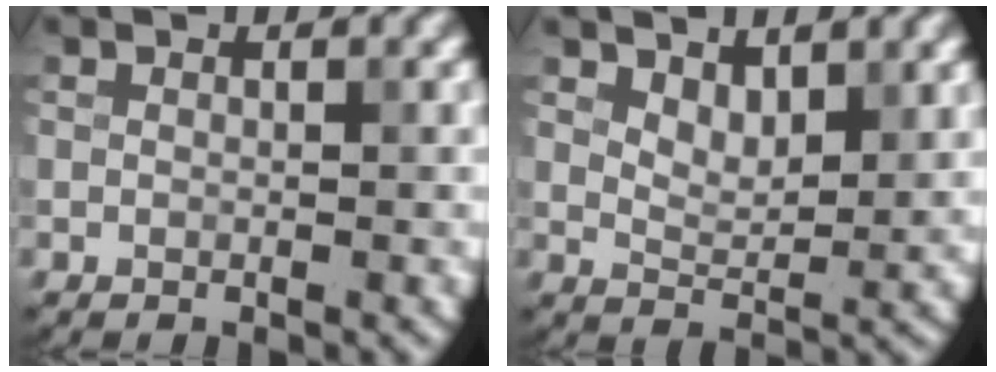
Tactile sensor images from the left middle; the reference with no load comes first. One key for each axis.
{"total": 2.7, "fx": 1.9, "fy": 1.1, "fz": 1.6, "tx": -0.027, "ty": -0.008, "tz": 0.035}